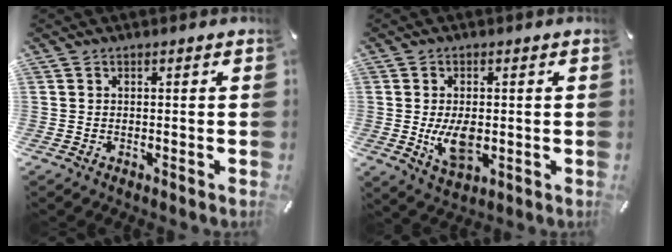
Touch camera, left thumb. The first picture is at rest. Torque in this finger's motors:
{"motor_torque": [0.64, 2.16, 0.68, -0.30, 0.06]}